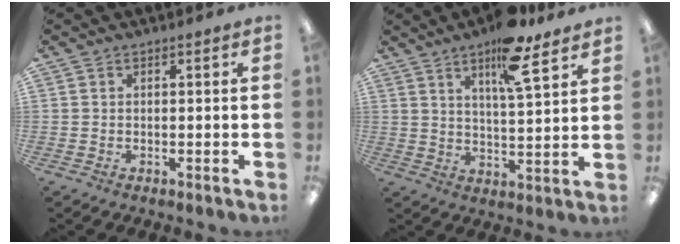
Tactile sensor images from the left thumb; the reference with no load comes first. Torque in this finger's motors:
{"motor_torque": [1.71, 0.87, 0.94, -1.07, 0.23]}